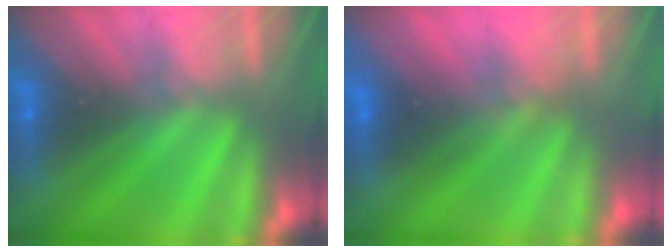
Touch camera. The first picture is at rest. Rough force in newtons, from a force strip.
{"total": 2.9}